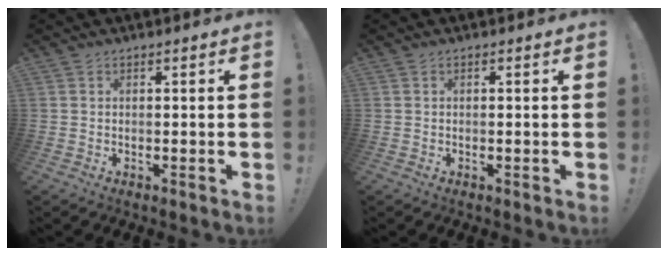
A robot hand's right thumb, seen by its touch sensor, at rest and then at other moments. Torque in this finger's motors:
{"motor_torque": [-0.34, -0.40, -0.07, 0.37, -0.07]}